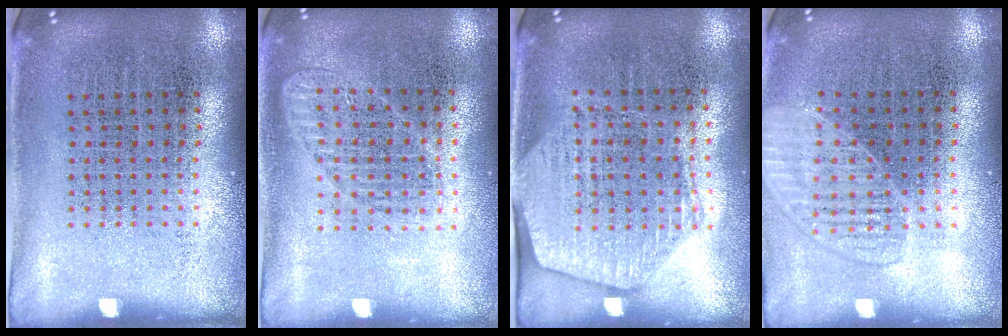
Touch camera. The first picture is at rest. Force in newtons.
{"total": 1.3, "press": 1.2, "slide": 0.3}
{"total": 1.7, "press": 1.5, "slide": 0.8}
{"total": 1.4, "press": 1.4, "slide": 0.3}